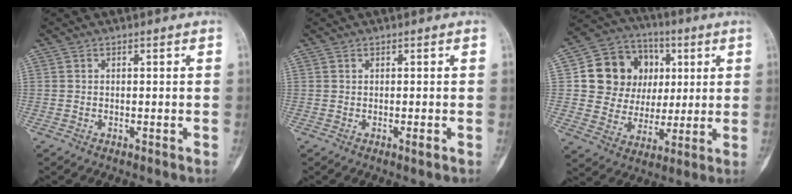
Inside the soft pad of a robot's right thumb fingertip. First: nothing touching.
{"total": 0.8, "force": [-0.3, 0.1, 0.8], "torque": [-0.013, -0.003, -0.003]}
{"total": 16.4, "force": [3.3, 14.3, 7.3], "torque": [-0.082, 0.013, 0.068]}